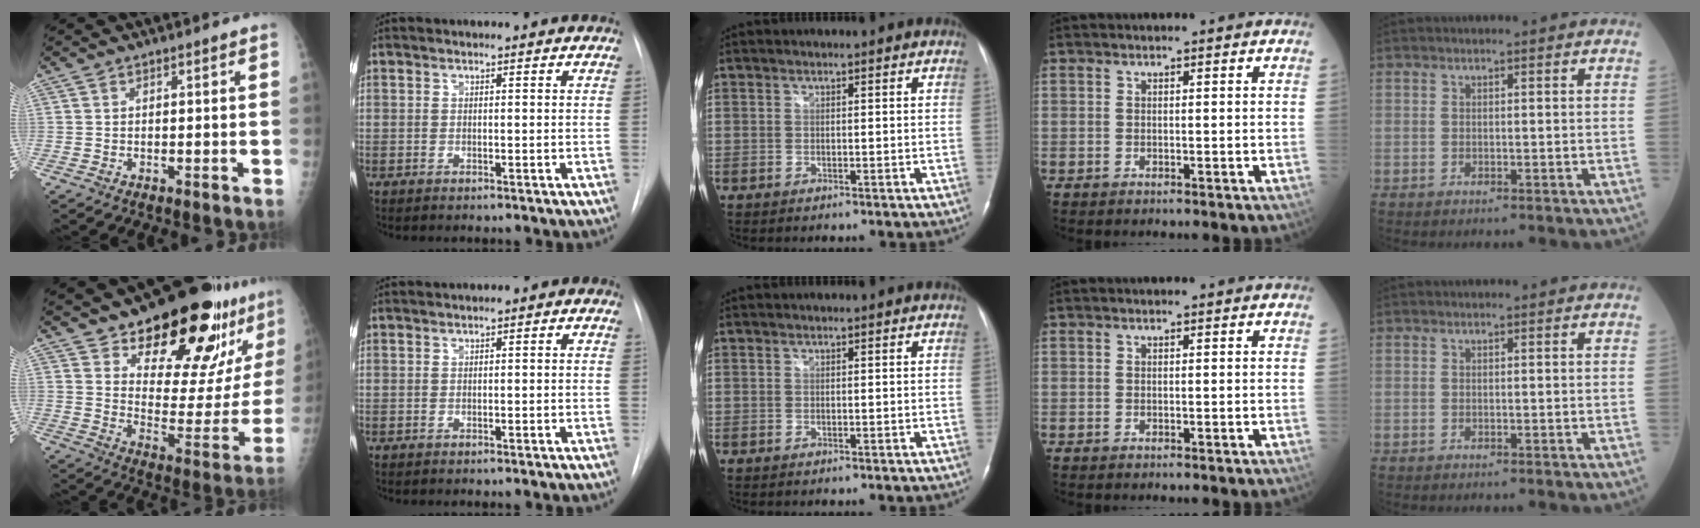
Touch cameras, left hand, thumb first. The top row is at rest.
{"thumb": {"total": 24.5, "force": [17.3, 9.5, 14.6], "torque": [-0.161, -0.112, 0.248]}, "index": {"total": 2.0, "force": [-0.2, 1.0, 1.6], "torque": [-0.023, 0.016, -0.004]}}